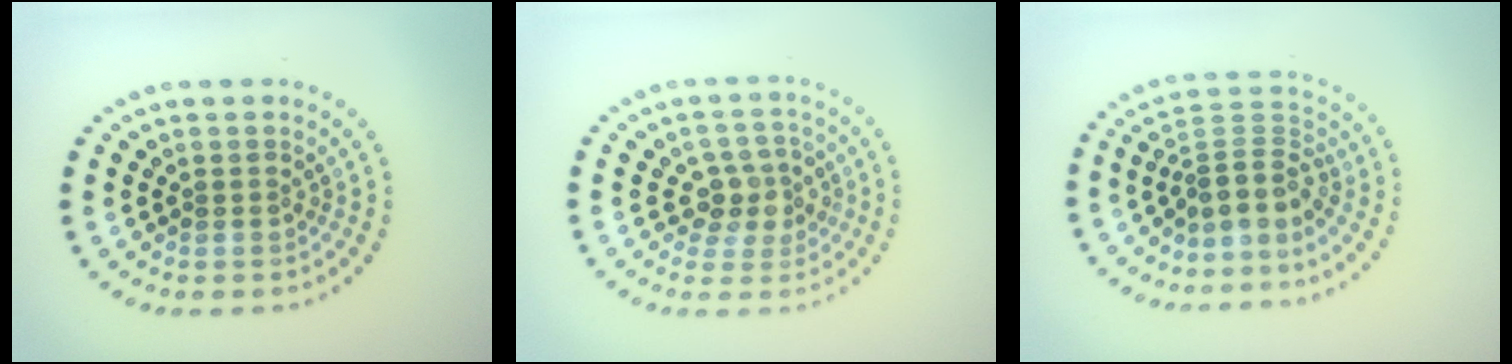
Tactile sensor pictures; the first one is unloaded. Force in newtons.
{"total": 3.1, "press": 2.8, "slide": 1.3}
{"total": 3.5, "press": 2.4, "slide": 2.5}